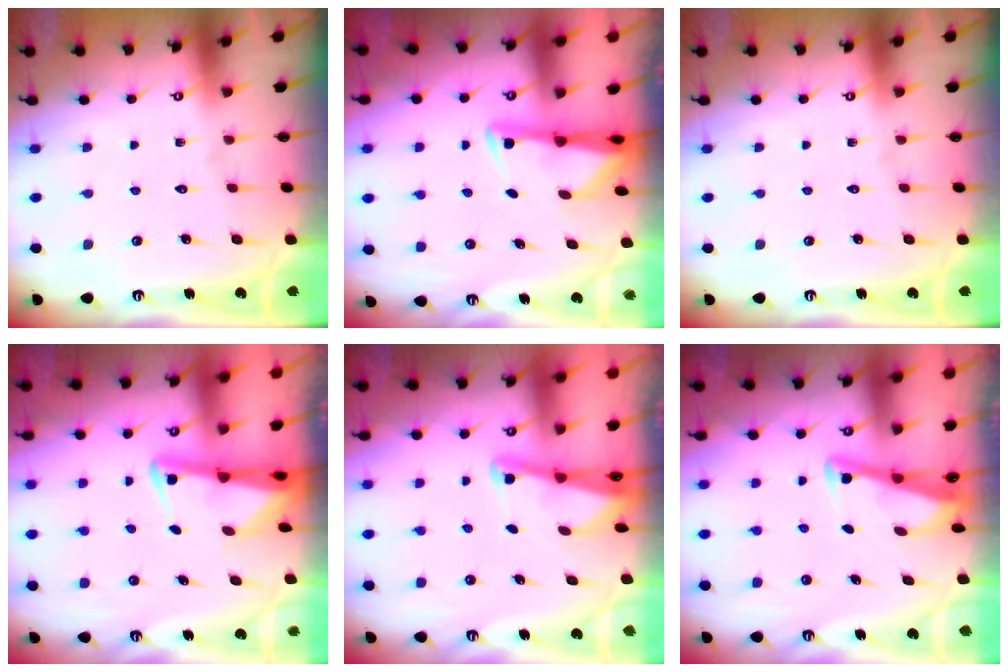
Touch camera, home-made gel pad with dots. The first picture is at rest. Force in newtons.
{"total": 3.1, "press": 3.1, "slide": 0.5}
{"total": 0.0}
{"total": 2.7, "press": 2.6, "slide": 0.6}
{"total": 2.3, "press": 2.2, "slide": 0.3}
{"total": 3.4, "press": 3.4, "slide": 0.4}